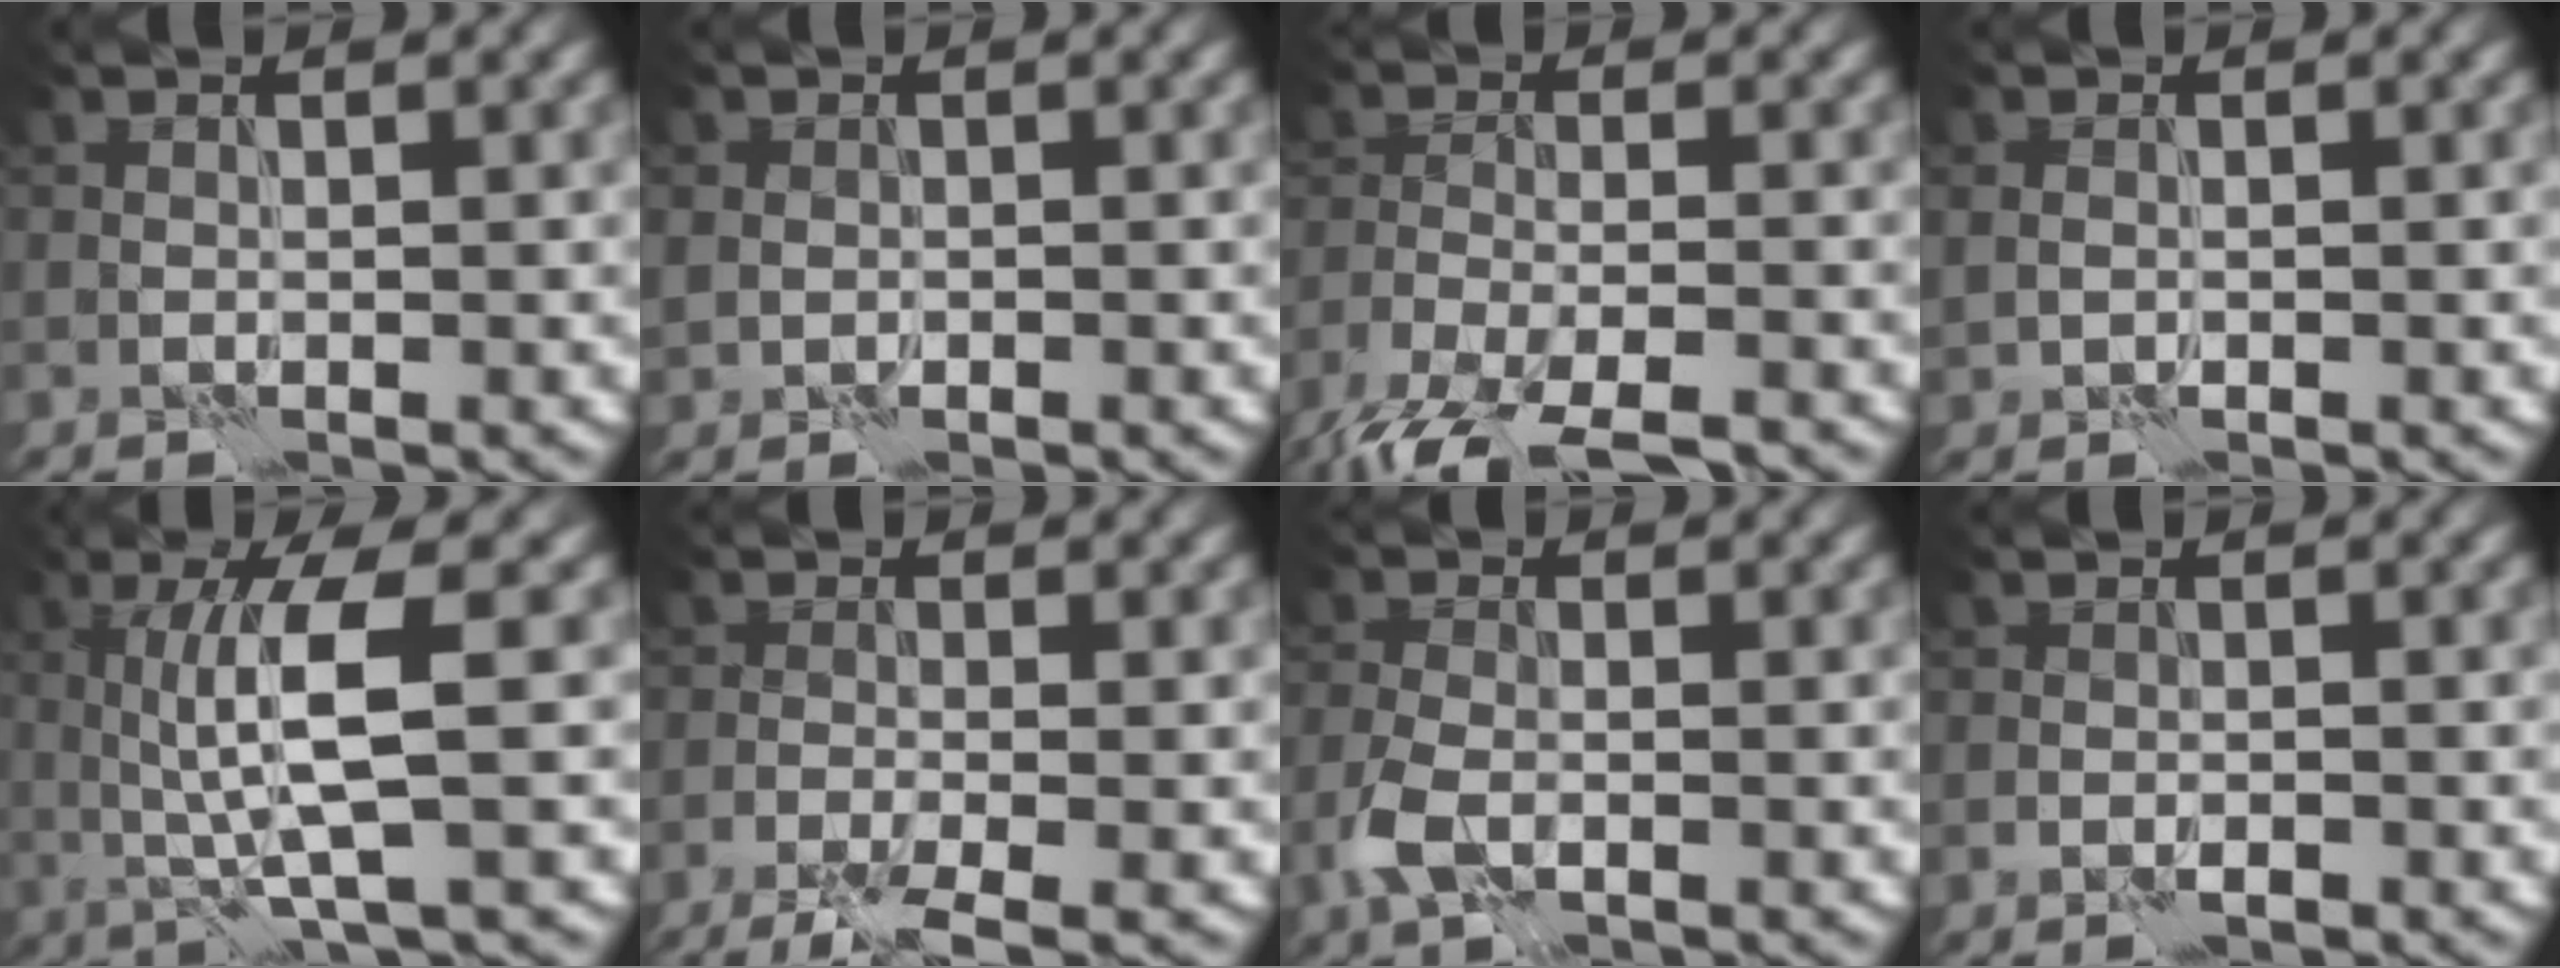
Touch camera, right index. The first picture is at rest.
{"total": 1.2, "force": [0.0, 1.1, 0.4], "torque": [-0.004, -0.004, -0.001]}
{"total": 9.0, "force": [-7.5, 2.2, 4.4], "torque": [-0.081, -0.027, -0.130]}
{"total": 1.0, "force": [0.1, 0.8, 0.6], "torque": [-0.009, -0.001, 0.005]}
{"total": 6.2, "force": [0.6, 1.1, 6.0], "torque": [-0.113, -0.001, 0.014]}
{"total": 4.5, "force": [-3.0, 0.8, 3.3], "torque": [-0.059, -0.005, -0.060]}
{"total": 3.0, "force": [-1.3, 1.6, 2.1], "torque": [-0.053, -0.004, -0.031]}
{"total": 1.0, "force": [-0.7, 0.5, 0.6], "torque": [-0.011, 0.001, -0.013]}